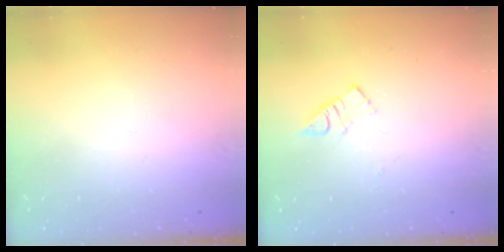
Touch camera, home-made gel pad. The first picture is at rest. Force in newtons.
{"total": 3.9, "press": 3.9, "slide": 0.5}